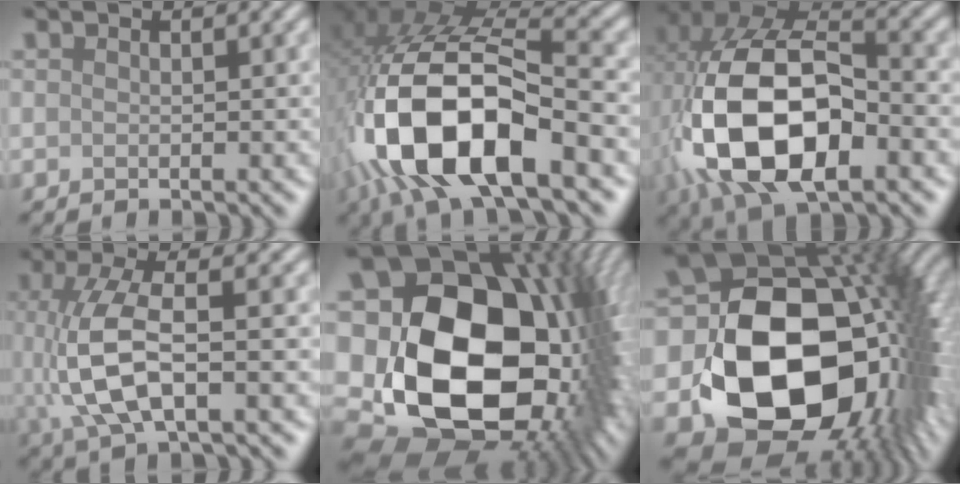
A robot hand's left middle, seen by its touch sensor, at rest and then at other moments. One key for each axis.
{"total": 14.3, "fx": -4.9, "fy": 6.4, "fz": 11.8, "tx": -0.252, "ty": -0.008, "tz": -0.085}
{"total": 14.8, "fx": -3.1, "fy": 8.6, "fz": 11.6, "tx": -0.240, "ty": -0.014, "tz": -0.057}
{"total": 6.6, "fx": -0.6, "fy": 2.5, "fz": 6.1, "tx": -0.144, "ty": 0.002, "tz": -0.008}
{"total": 22.6, "fx": 0.5, "fy": 15.8, "fz": 16.1, "tx": -0.333, "ty": -0.026, "tz": 0.041}
{"total": 21.4, "fx": -1.9, "fy": 16.0, "fz": 14.0, "tx": -0.249, "ty": -0.059, "tz": 0.011}